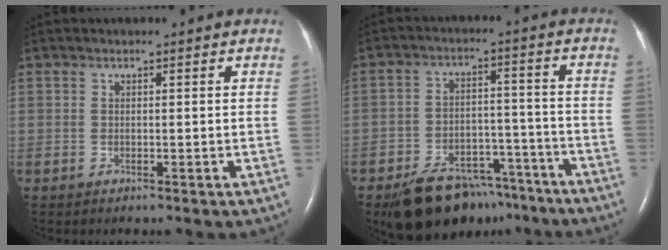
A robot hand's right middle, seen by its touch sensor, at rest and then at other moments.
{"total": 13.8, "force": [-10.8, 6.6, 5.5], "torque": [-0.073, 0.026, -0.161]}